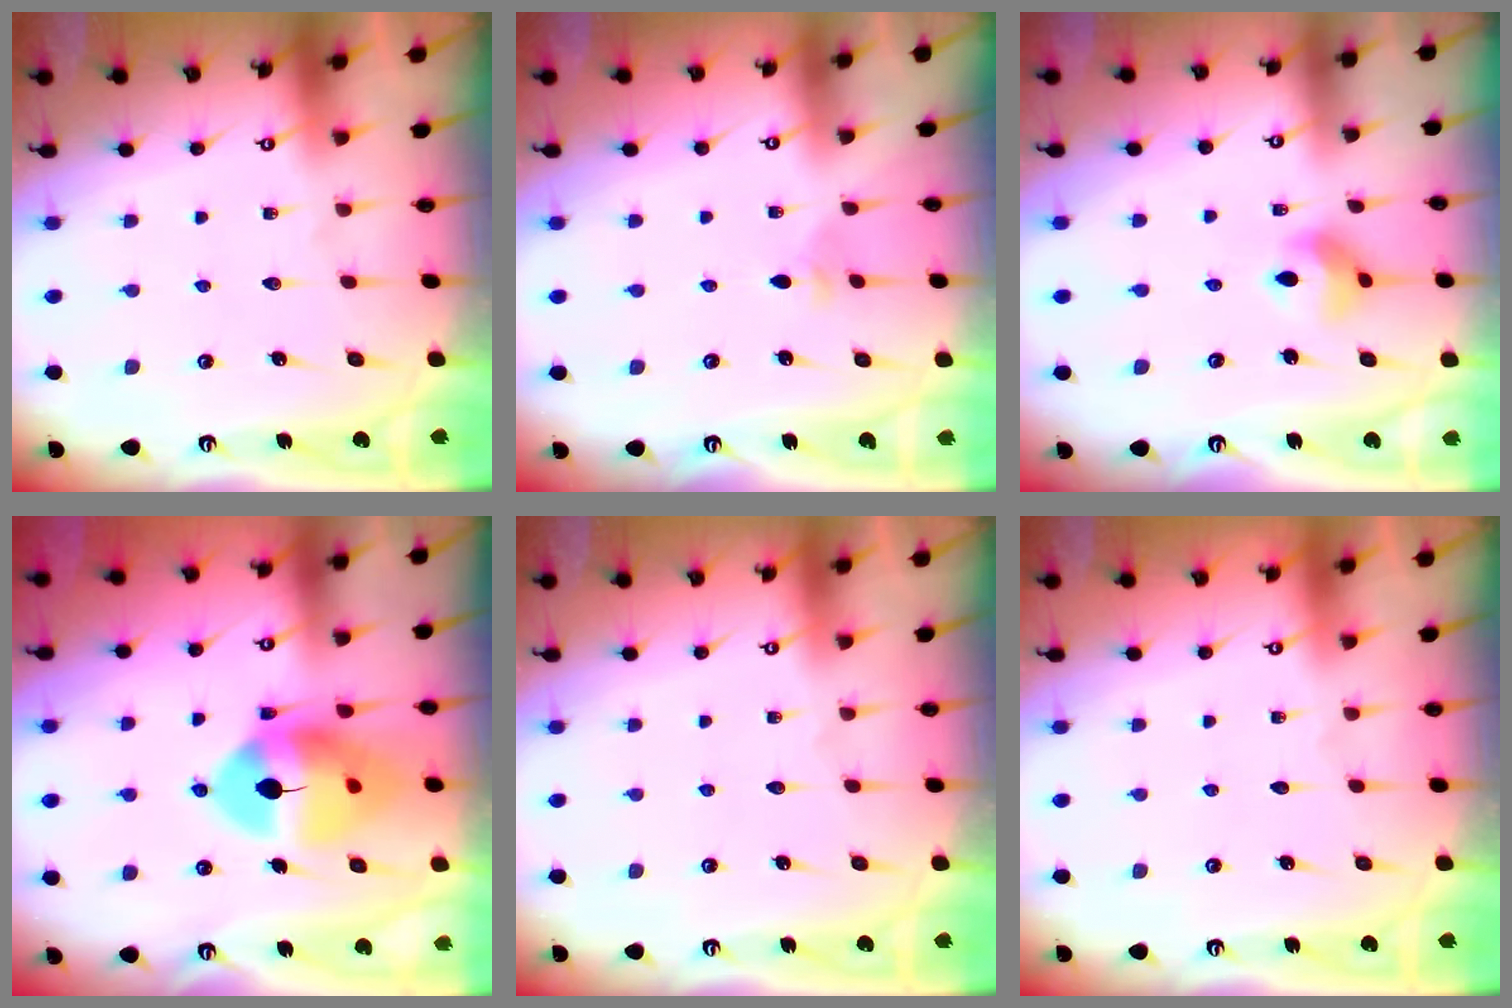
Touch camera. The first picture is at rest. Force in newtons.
{"total": 2.0, "press": 2.0, "slide": 0.5}
{"total": 8.0, "press": 7.9, "slide": 1.1}
{"total": 14.4, "press": 14.3, "slide": 2.2}
{"total": 0.0}
{"total": 0.0}